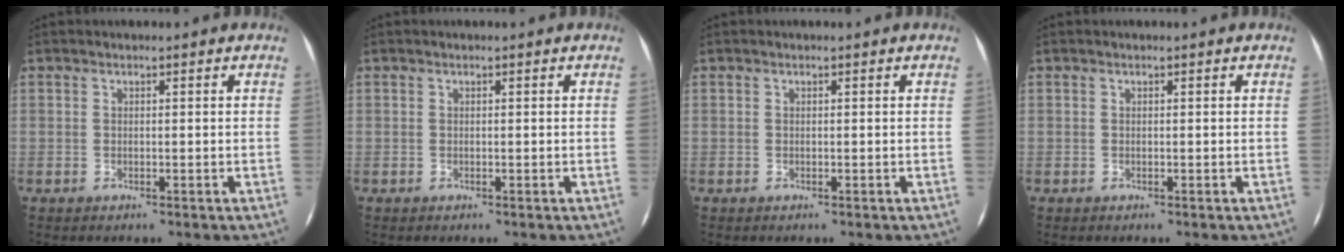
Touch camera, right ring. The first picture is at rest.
{"total": 0.0}
{"total": 0.0}
{"total": 0.0}